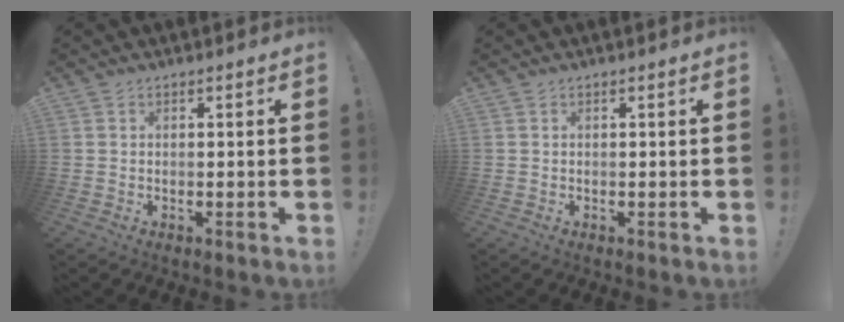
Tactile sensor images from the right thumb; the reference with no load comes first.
{"total": 0.0}